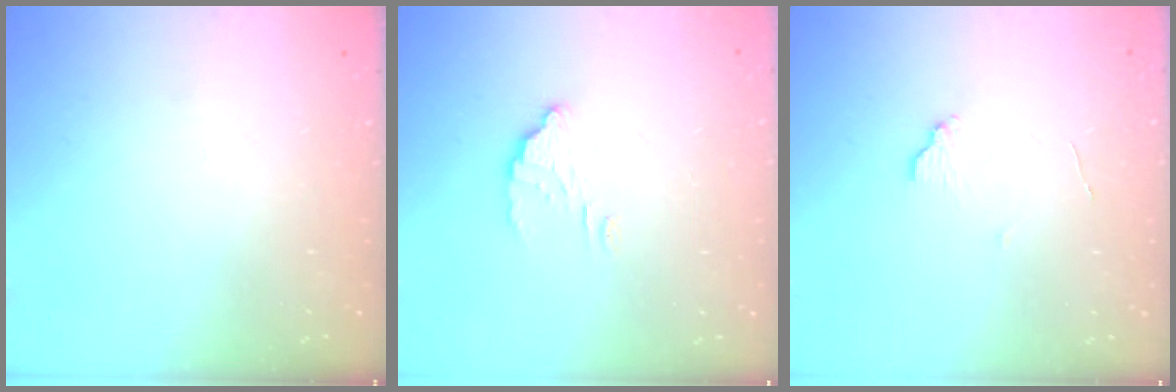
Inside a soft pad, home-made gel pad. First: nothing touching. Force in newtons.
{"total": 2.5, "press": 2.5, "slide": 0.2}
{"total": 4.3, "press": 4.3, "slide": 0.4}